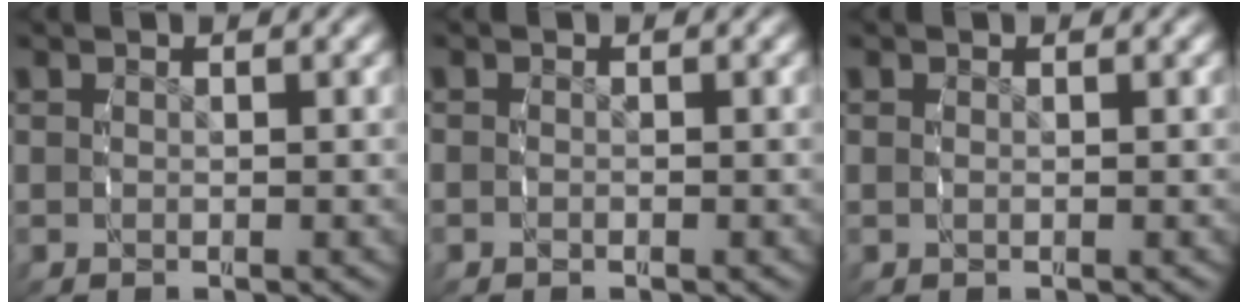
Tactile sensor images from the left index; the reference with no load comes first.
{"total": 0.7, "force": [-0.5, 0.4, 0.3], "torque": [-0.008, -0.004, -0.008]}
{"total": 0.0}